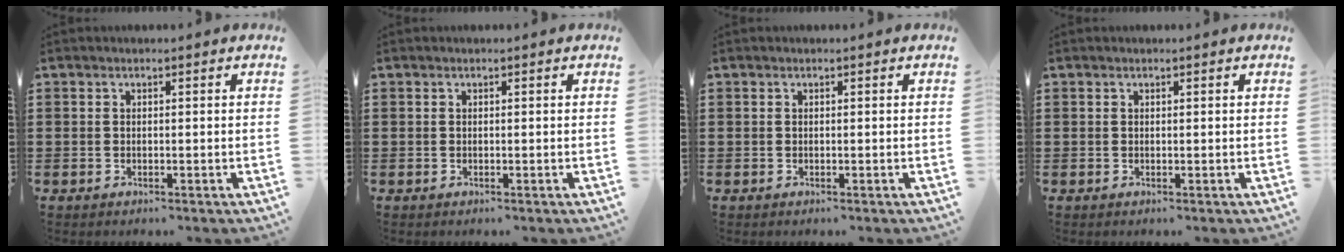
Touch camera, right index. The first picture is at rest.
{"total": 0.0}
{"total": 0.0}
{"total": 0.0}